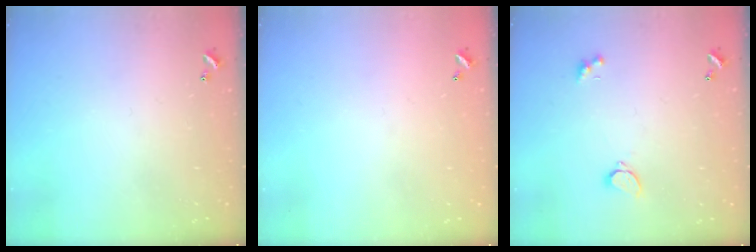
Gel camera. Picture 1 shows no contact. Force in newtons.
{"total": 2.8, "press": 2.8, "slide": 0.1}
{"total": 1.0, "press": 0.8, "slide": 0.6}